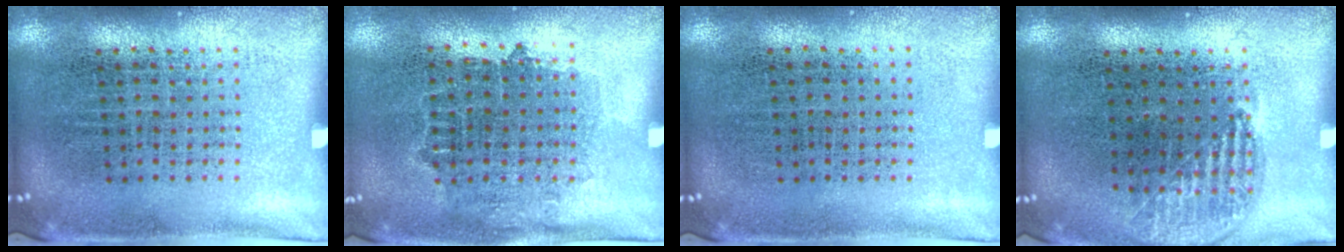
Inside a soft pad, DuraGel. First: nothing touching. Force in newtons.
{"total": 0.8, "press": 0.7, "slide": 0.3}
{"total": 0.0}
{"total": 1.0, "press": 1.0, "slide": 0.0}